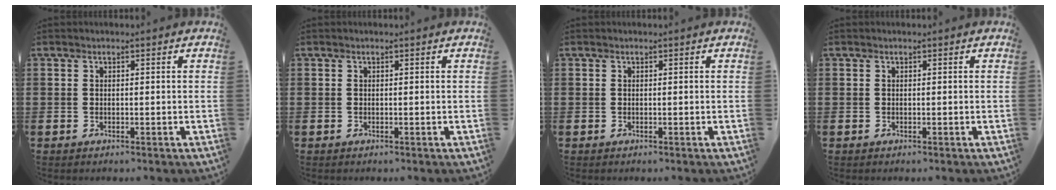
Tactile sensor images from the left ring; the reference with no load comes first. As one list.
[{"total": 0.0}, {"total": 0.0}, {"total": 0.0}]